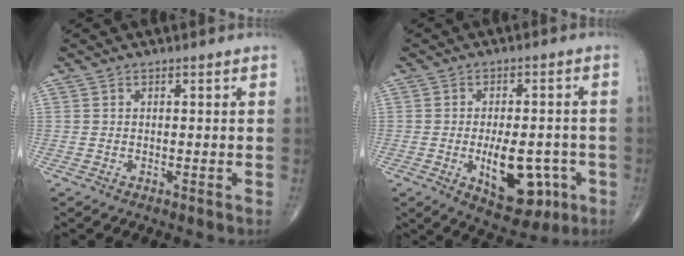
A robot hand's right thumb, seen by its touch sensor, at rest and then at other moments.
{"total": 12.3, "force": [-3.7, 6.3, 9.9], "torque": [-0.118, 0.007, -0.040]}